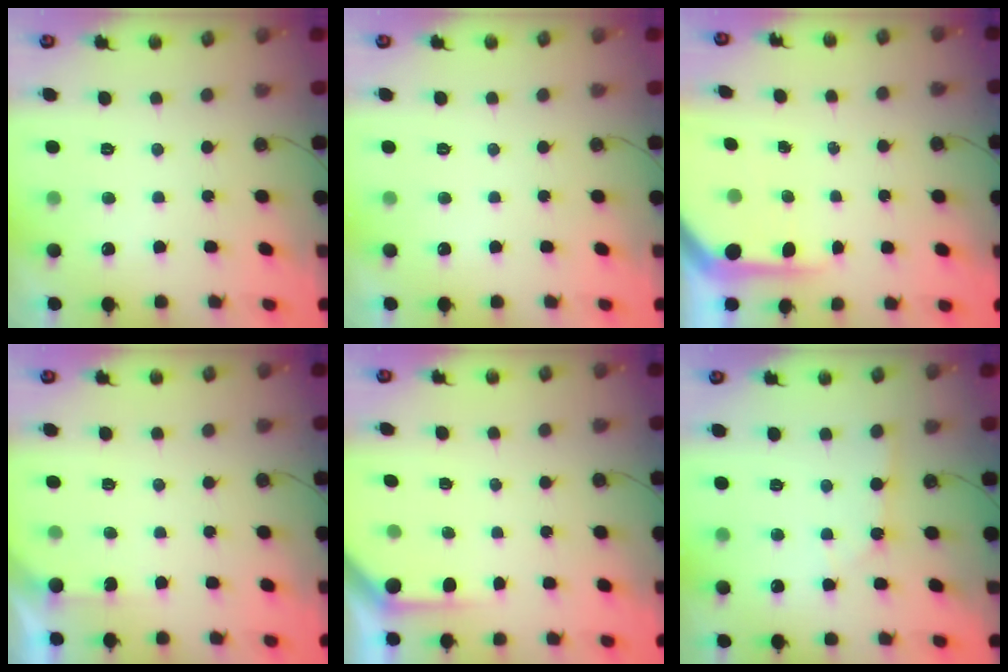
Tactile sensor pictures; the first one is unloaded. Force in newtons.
{"total": 0.0}
{"total": 5.5, "press": 5.5, "slide": 0.4}
{"total": 2.3, "press": 2.2, "slide": 0.3}
{"total": 1.9, "press": 1.9, "slide": 0.2}
{"total": 2.2, "press": 2.2, "slide": 0.3}